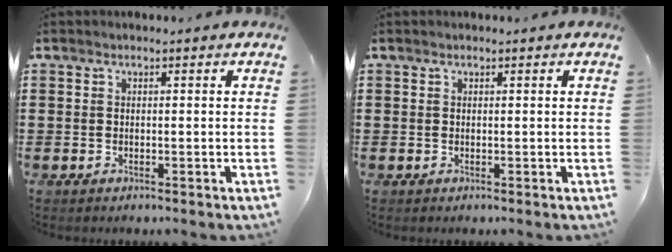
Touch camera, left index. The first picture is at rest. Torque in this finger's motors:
{"motor_torque": [0.03, -0.01, -0.02, -0.01]}